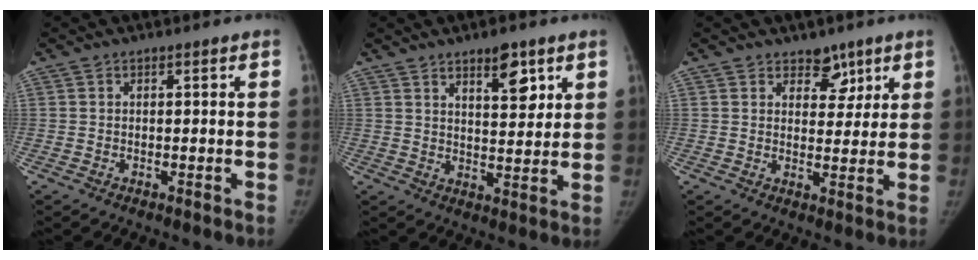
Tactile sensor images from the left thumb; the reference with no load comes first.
{"total": 7.6, "force": [4.4, 3.0, 5.4], "torque": [-0.061, -0.029, 0.066]}
{"total": 5.0, "force": [3.3, 3.2, 2.0], "torque": [0.007, -0.020, 0.050]}